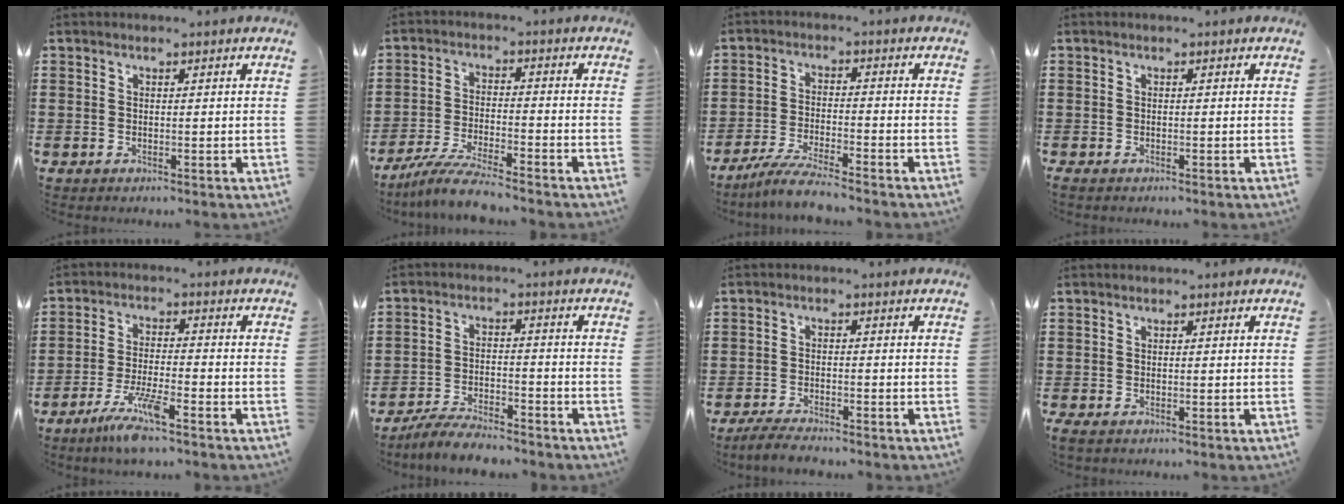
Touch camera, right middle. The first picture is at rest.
{"total": 6.4, "force": [-5.7, -0.1, 2.9], "torque": [-0.064, -0.014, -0.111]}
{"total": 5.4, "force": [-4.8, 0.0, 2.4], "torque": [-0.053, -0.013, -0.092]}
{"total": 0.0}
{"total": 6.8, "force": [-5.0, 0.3, 4.7], "torque": [-0.100, -0.014, -0.093]}
{"total": 5.3, "force": [-5.0, 0.6, 1.6], "torque": [-0.034, 0.002, -0.098]}
{"total": 3.2, "force": [-3.1, 0.3, 0.9], "torque": [-0.023, 0.000, -0.065]}
{"total": 0.6, "force": [-0.4, 0.2, 0.4], "torque": [-0.009, -0.003, -0.006]}